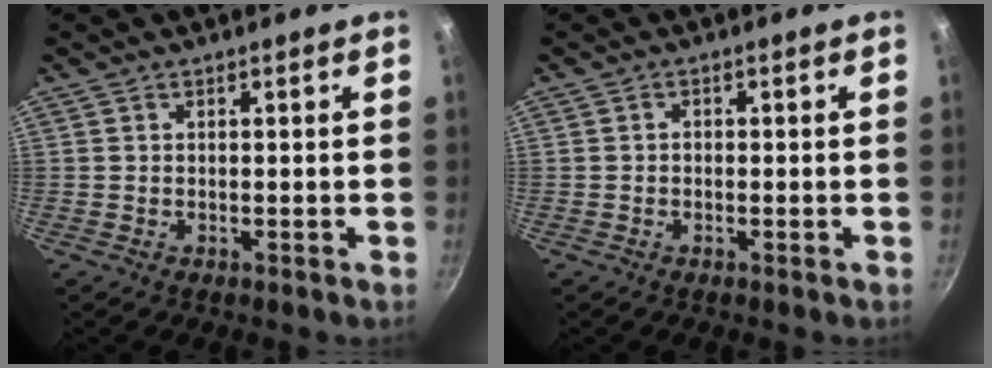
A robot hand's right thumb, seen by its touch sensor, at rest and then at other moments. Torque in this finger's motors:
{"motor_torque": [-0.30, 0.01, -0.03, 0.23, -0.02]}